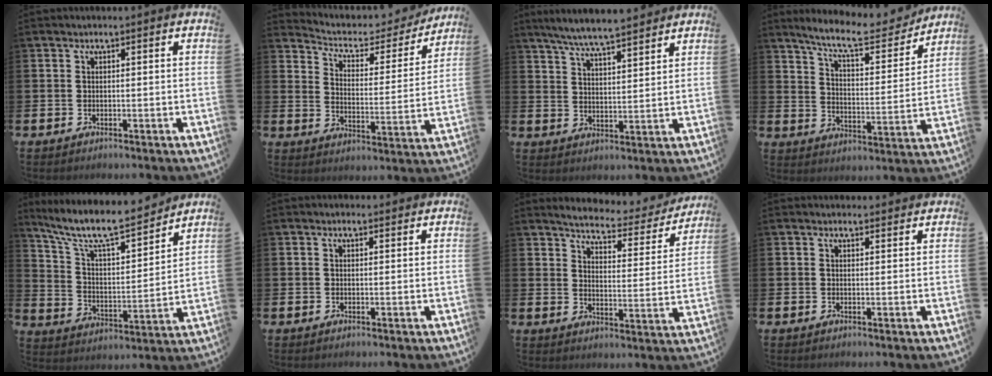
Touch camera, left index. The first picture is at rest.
{"total": 5.5, "force": [4.9, 2.1, 1.2], "torque": [-0.048, -0.041, 0.076]}
{"total": 6.6, "force": [6.3, 0.2, 1.9], "torque": [-0.057, -0.030, 0.112]}
{"total": 11.0, "force": [9.7, 2.3, 4.6], "torque": [-0.110, -0.063, 0.166]}
{"total": 10.2, "force": [9.0, 2.1, 4.4], "torque": [-0.115, -0.063, 0.152]}
{"total": 0.9, "force": [0.8, 0.4, 0.2], "torque": [0.010, 0.000, 0.011]}
{"total": 5.0, "force": [4.8, 0.9, 1.2], "torque": [-0.043, -0.040, 0.075]}
{"total": 1.5, "force": [1.4, 0.3, 0.0], "torque": [0.011, -0.007, 0.024]}